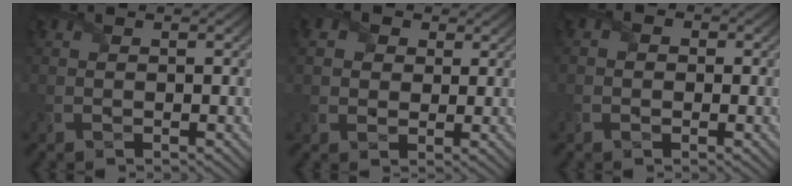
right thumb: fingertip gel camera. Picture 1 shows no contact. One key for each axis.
{"total": 5.3, "fx": 2.1, "fy": 4.2, "fz": 2.4, "tx": -0.101, "ty": 0.007, "tz": 0.033}
{"total": 1.7, "fx": -0.3, "fy": 1.5, "fz": 0.6, "tx": -0.012, "ty": 0.004, "tz": -0.014}